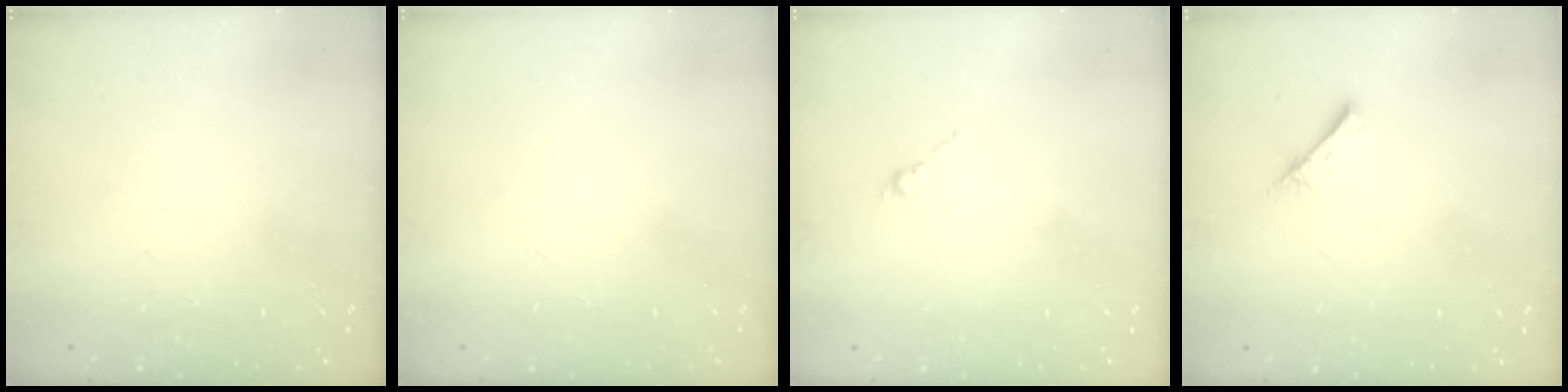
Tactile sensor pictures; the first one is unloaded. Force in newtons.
{"total": 0.0}
{"total": 0.0}
{"total": 2.7, "press": 2.6, "slide": 0.3}